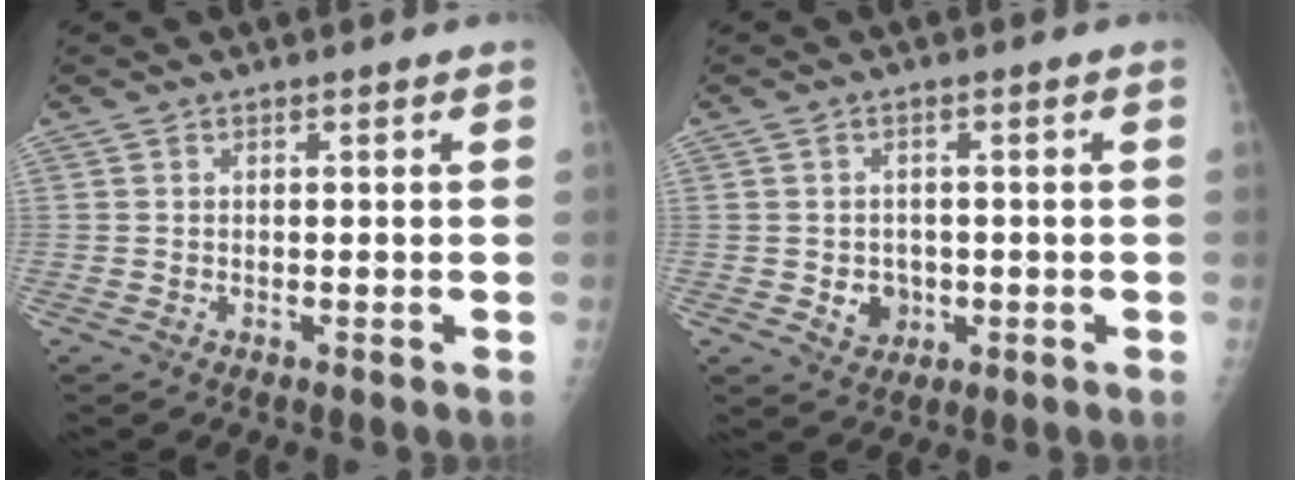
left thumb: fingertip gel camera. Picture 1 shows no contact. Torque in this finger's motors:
{"motor_torque": [-0.05, 0.02, -0.02, -0.10, 0.00]}